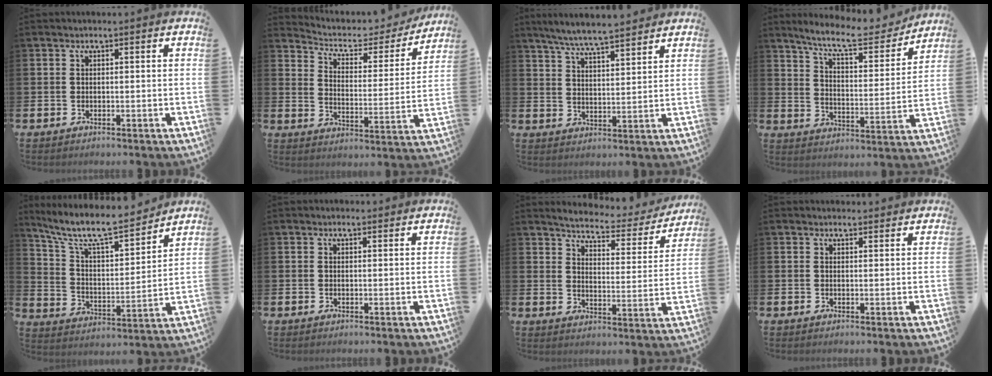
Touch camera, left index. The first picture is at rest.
{"total": 5.5, "force": [4.9, 2.1, 1.2], "torque": [-0.048, -0.041, 0.076]}
{"total": 6.6, "force": [6.3, 0.2, 1.9], "torque": [-0.057, -0.030, 0.112]}
{"total": 11.0, "force": [9.7, 2.3, 4.6], "torque": [-0.110, -0.063, 0.166]}
{"total": 10.2, "force": [9.0, 2.1, 4.4], "torque": [-0.115, -0.063, 0.152]}
{"total": 0.9, "force": [0.8, 0.4, 0.2], "torque": [0.010, 0.000, 0.011]}
{"total": 5.0, "force": [4.8, 0.9, 1.2], "torque": [-0.043, -0.040, 0.075]}
{"total": 1.5, "force": [1.4, 0.3, 0.0], "torque": [0.011, -0.007, 0.024]}